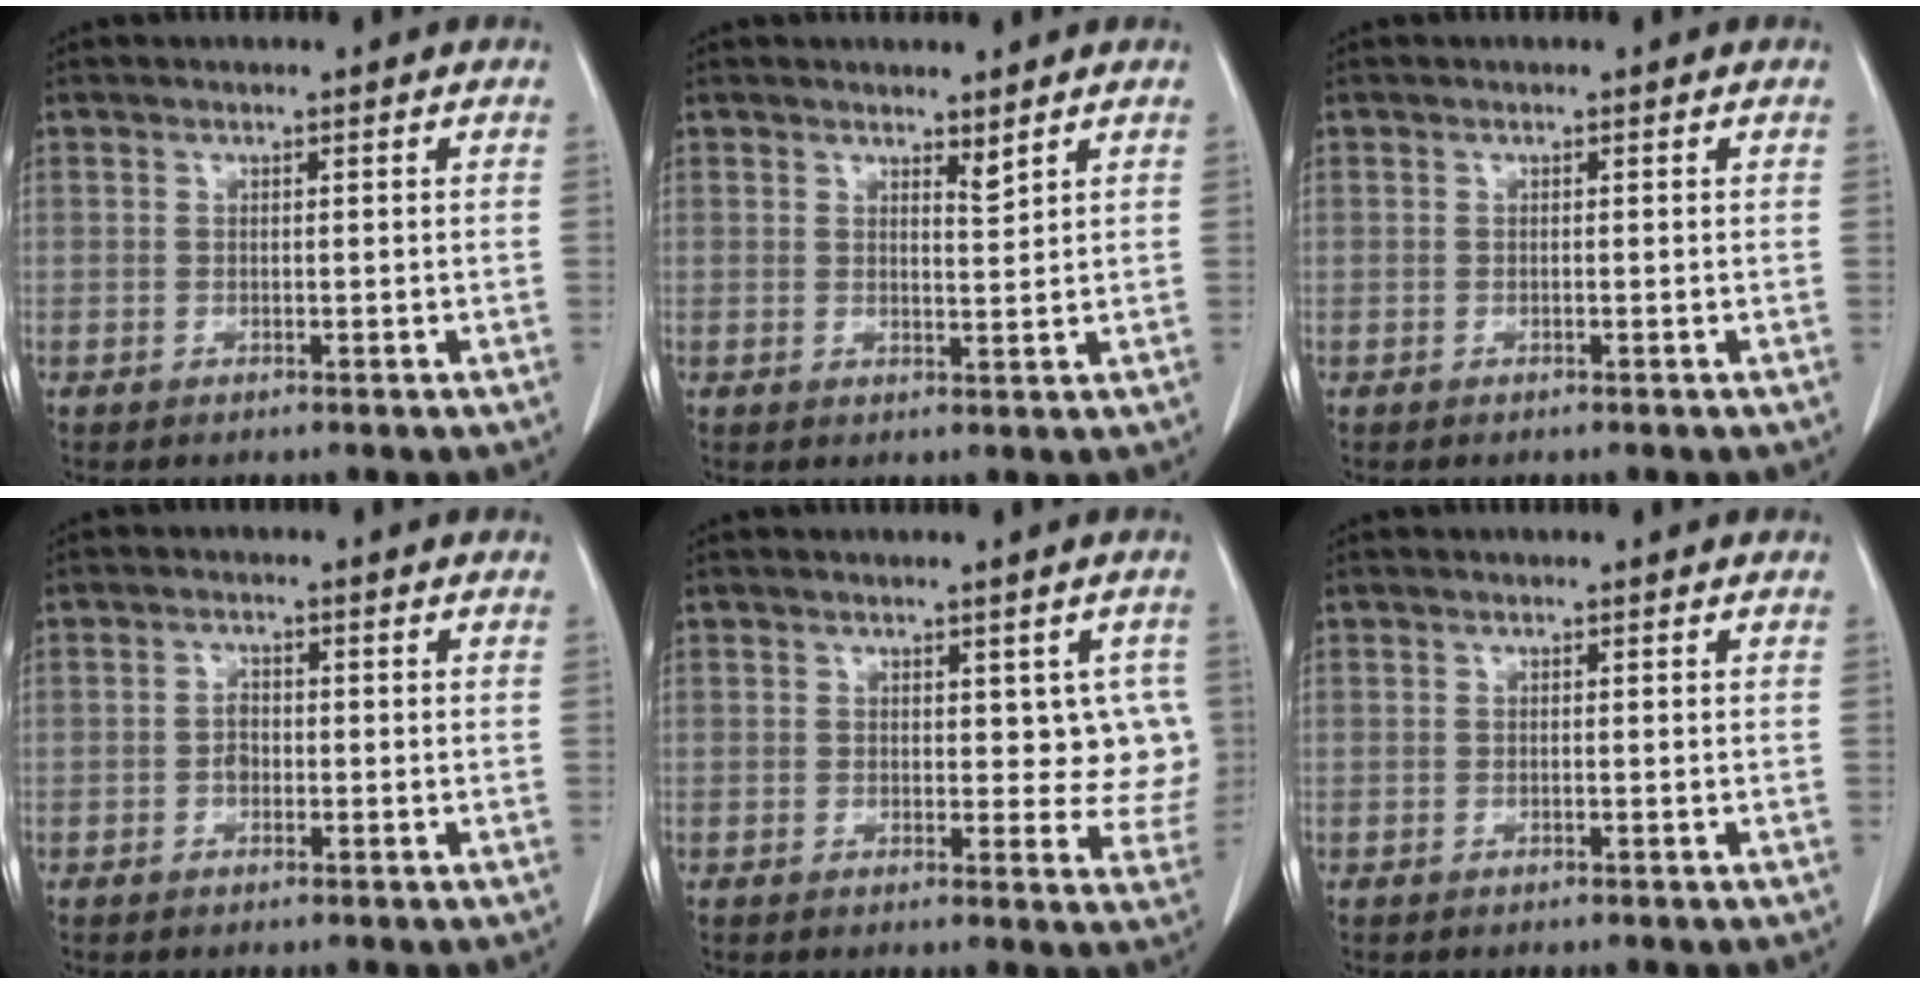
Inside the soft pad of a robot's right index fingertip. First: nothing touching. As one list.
[{"total": 1.6, "force": [1.5, 0.1, 0.7], "torque": [-0.012, -0.011, 0.027]}, {"total": 0.0}, {"total": 1.8, "force": [-0.5, 1.2, 1.3], "torque": [-0.018, 0.005, -0.009]}, {"total": 5.5, "force": [1.4, 3.3, 4.2], "torque": [-0.016, 0.001, 0.015]}, {"total": 0.0}]